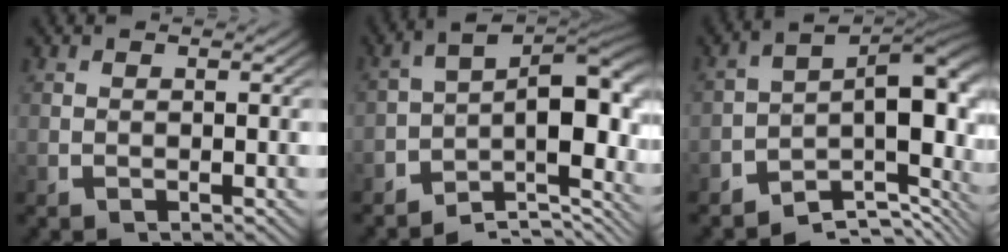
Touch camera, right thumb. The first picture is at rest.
{"total": 12.7, "force": [-2.8, 7.1, 10.1], "torque": [-0.143, -0.020, -0.048]}
{"total": 13.0, "force": [-3.6, 7.0, 10.4], "torque": [-0.147, -0.019, -0.058]}